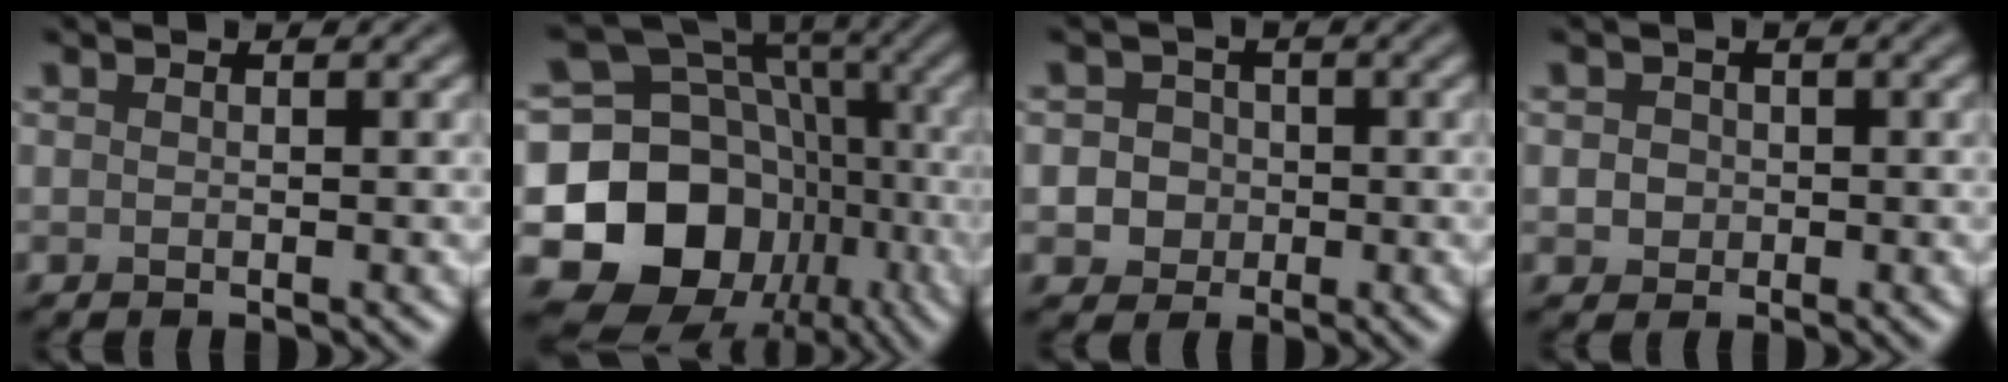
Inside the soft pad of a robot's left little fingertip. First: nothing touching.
{"total": 16.2, "force": [-4.6, 13.6, 7.5], "torque": [-0.139, 0.005, -0.092]}
{"total": 3.7, "force": [-0.1, 3.5, 1.3], "torque": [0.007, 0.021, -0.024]}
{"total": 1.7, "force": [0.1, 1.6, 0.6], "torque": [-0.005, 0.000, -0.001]}